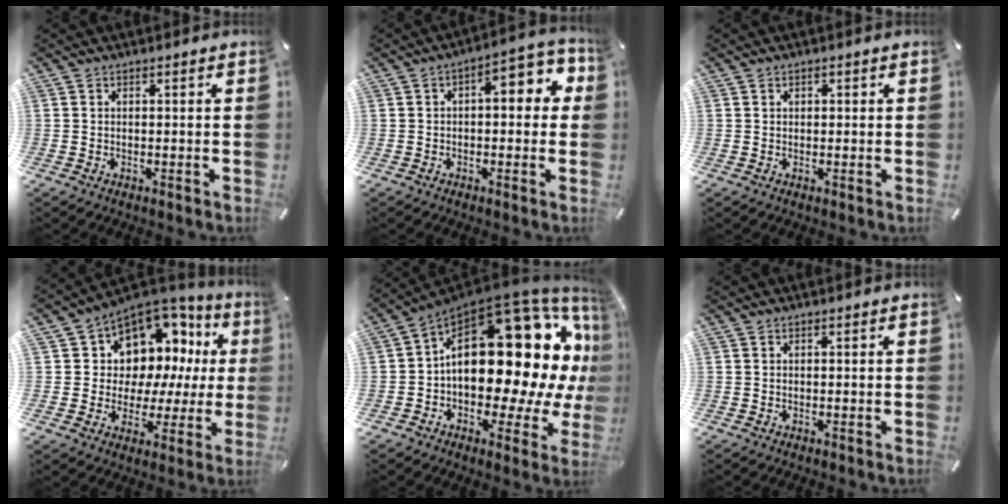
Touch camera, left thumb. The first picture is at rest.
{"total": 8.6, "force": [1.4, 4.3, 7.3], "torque": [-0.092, -0.012, 0.014]}
{"total": 0.7, "force": [0.2, 0.6, 0.2], "torque": [-0.004, 0.003, 0.003]}
{"total": 10.3, "force": [5.7, 8.0, 3.1], "torque": [-0.048, -0.074, 0.104]}
{"total": 28.5, "force": [4.5, 15.2, 23.7], "torque": [-0.344, -0.061, 0.086]}
{"total": 0.0}